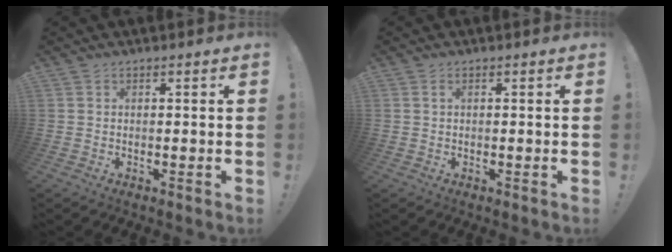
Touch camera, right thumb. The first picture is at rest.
{"total": 0.7, "force": [0.2, 0.1, 0.7], "torque": [-0.019, 0.004, 0.005]}